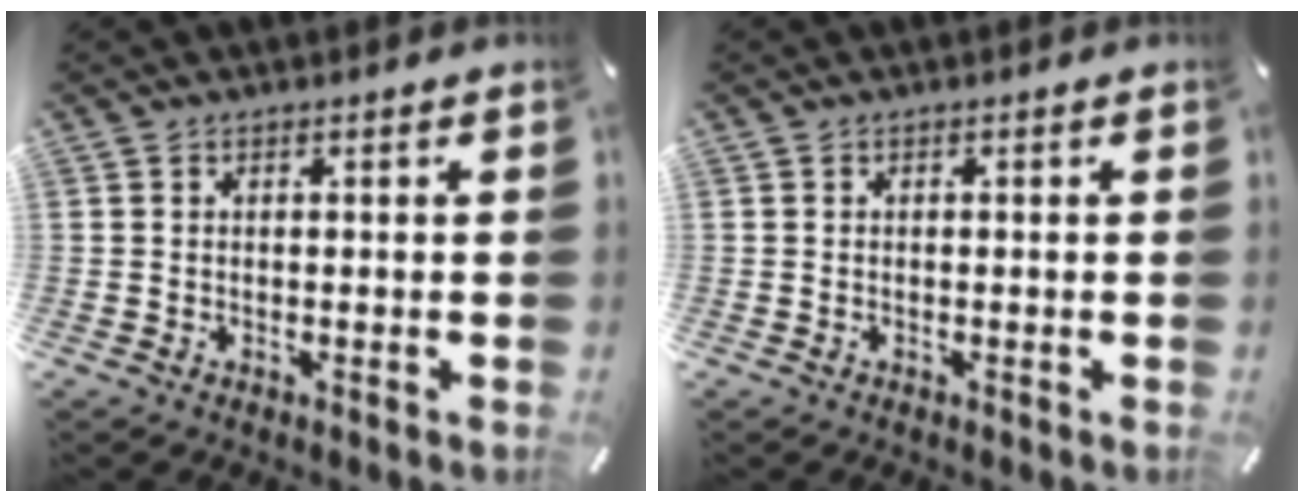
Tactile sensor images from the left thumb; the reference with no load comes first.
{"total": 0.0}